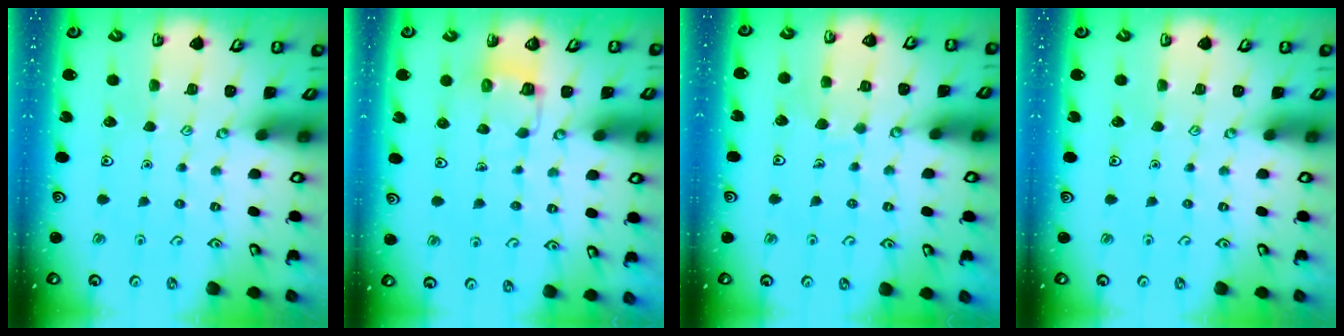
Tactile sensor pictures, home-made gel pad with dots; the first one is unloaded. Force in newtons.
{"total": 5.2, "press": 5.2, "slide": 0.4}
{"total": 5.0, "press": 5.0, "slide": 0.5}
{"total": 0.0}